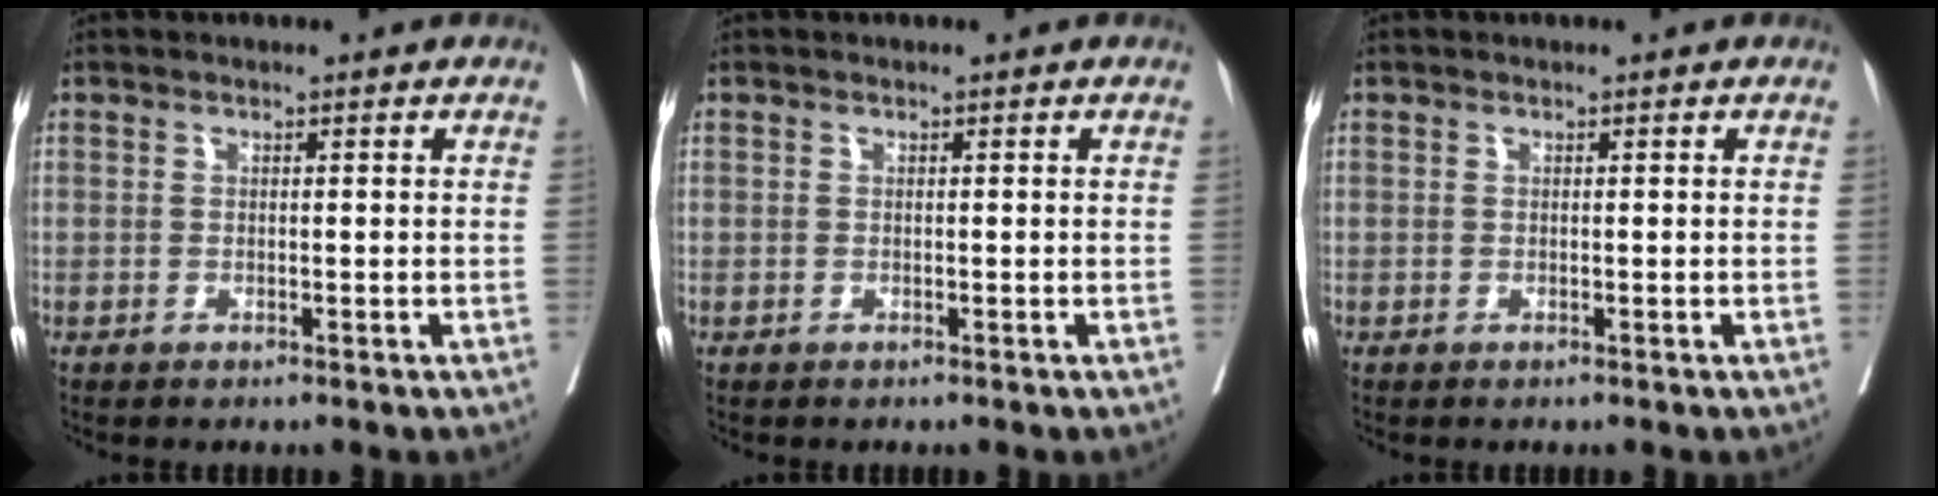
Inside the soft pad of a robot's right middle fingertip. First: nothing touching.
{"total": 0.0}
{"total": 0.0}